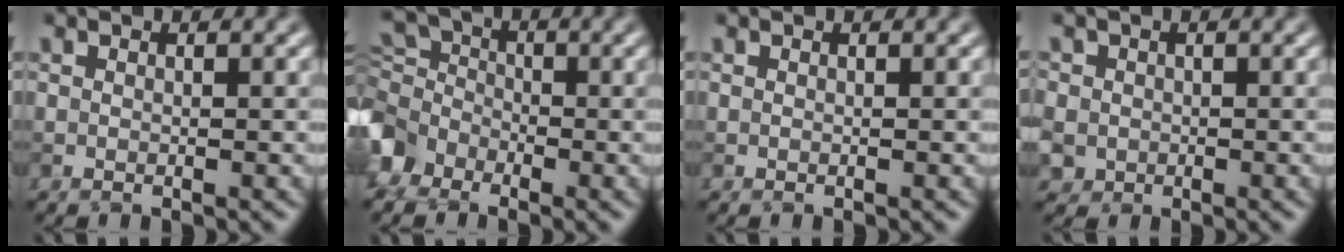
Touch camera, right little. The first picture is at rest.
{"total": 4.2, "force": [-2.1, 3.0, 2.0], "torque": [-0.042, 0.008, -0.064]}
{"total": 0.0}
{"total": 4.4, "force": [-0.8, 4.0, 1.6], "torque": [-0.037, 0.007, -0.035]}